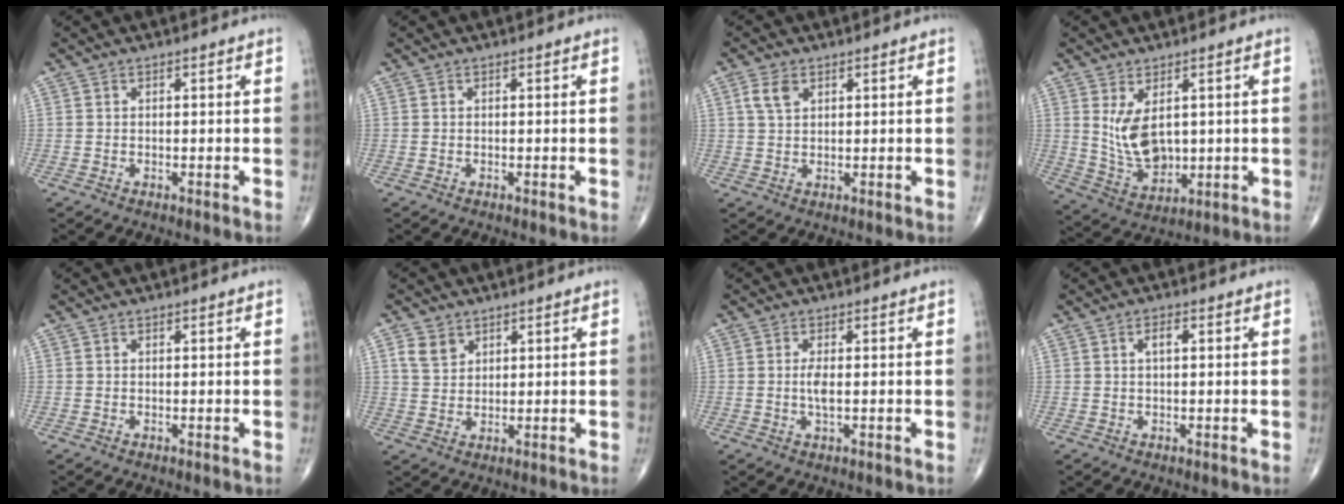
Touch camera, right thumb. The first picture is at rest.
{"total": 0.0}
{"total": 3.7, "force": [1.7, 2.2, 2.4], "torque": [-0.046, 0.002, 0.036]}
{"total": 8.8, "force": [1.9, 5.2, 6.8], "torque": [-0.107, -0.025, 0.056]}
{"total": 0.0}
{"total": 4.3, "force": [2.3, 3.1, 1.8], "torque": [-0.024, -0.012, 0.050]}
{"total": 2.5, "force": [-0.1, 0.7, 2.4], "torque": [-0.049, -0.005, -0.003]}
{"total": 2.2, "force": [0.5, 0.9, 1.9], "torque": [-0.031, 0.003, 0.008]}